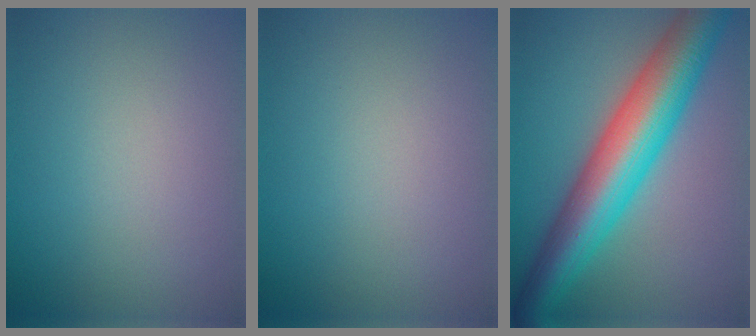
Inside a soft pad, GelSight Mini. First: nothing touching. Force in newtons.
{"total": 0.0}
{"total": 10.0, "press": 10.0, "slide": 0.3}